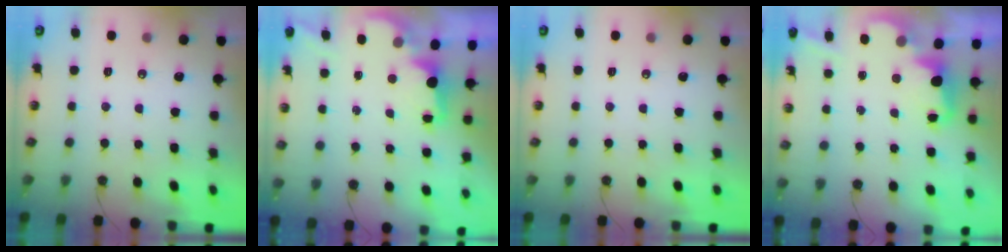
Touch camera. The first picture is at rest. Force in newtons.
{"total": 1.8, "press": 1.6, "slide": 0.7}
{"total": 0.0}
{"total": 2.3, "press": 2.2, "slide": 0.5}